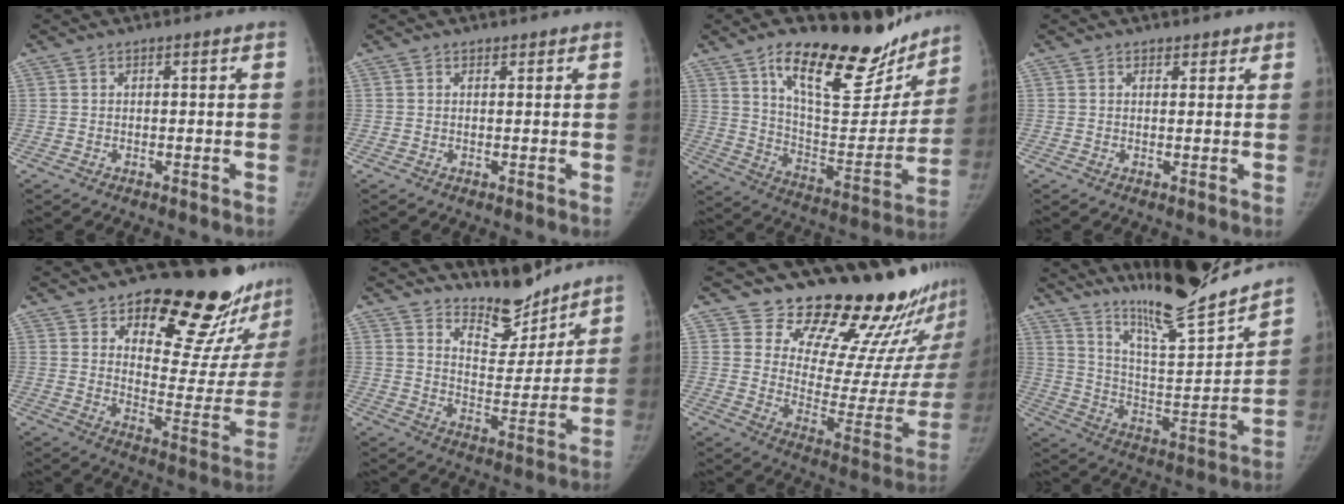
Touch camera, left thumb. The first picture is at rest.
{"total": 0.6, "force": [0.5, 0.3, 0.0], "torque": [0.003, -0.006, 0.005]}
{"total": 25.4, "force": [17.7, 9.8, 15.3], "torque": [-0.172, -0.086, 0.277]}
{"total": 1.6, "force": [1.3, 1.0, 0.3], "torque": [0.011, -0.010, 0.012]}
{"total": 25.0, "force": [17.9, 9.8, 14.4], "torque": [-0.139, -0.118, 0.236]}
{"total": 10.3, "force": [9.4, 3.7, 2.1], "torque": [0.007, -0.083, 0.160]}
{"total": 23.4, "force": [20.4, 7.3, 8.8], "torque": [-0.069, -0.192, 0.267]}
{"total": 21.6, "force": [18.8, 1.6, 10.5], "torque": [-0.145, -0.111, 0.306]}